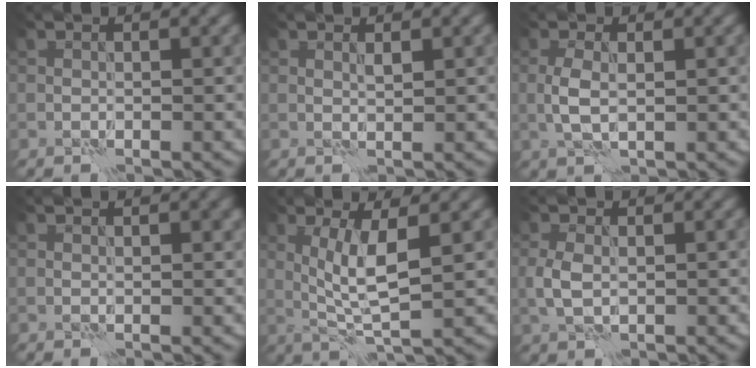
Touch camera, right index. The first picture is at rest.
{"total": 0.7, "force": [0.7, -0.1, 0.2], "torque": [-0.007, -0.001, 0.013]}
{"total": 2.5, "force": [-0.3, 1.1, 2.2], "torque": [-0.050, 0.000, -0.003]}
{"total": 0.9, "force": [0.1, 0.5, 0.7], "torque": [-0.004, 0.000, 0.003]}
{"total": 4.5, "force": [0.6, 0.9, 4.4], "torque": [-0.091, -0.003, 0.017]}
{"total": 2.4, "force": [-0.3, 1.5, 1.8], "torque": [-0.047, -0.001, -0.003]}